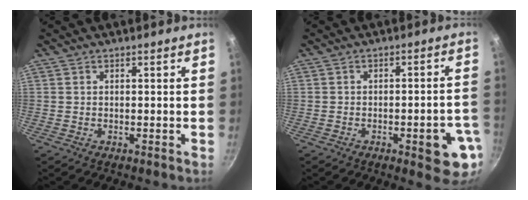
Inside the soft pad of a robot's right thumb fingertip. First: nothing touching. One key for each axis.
{"total": 9.7, "fx": -3.5, "fy": 3.3, "fz": 8.4, "tx": -0.073, "ty": 0.020, "tz": -0.038}